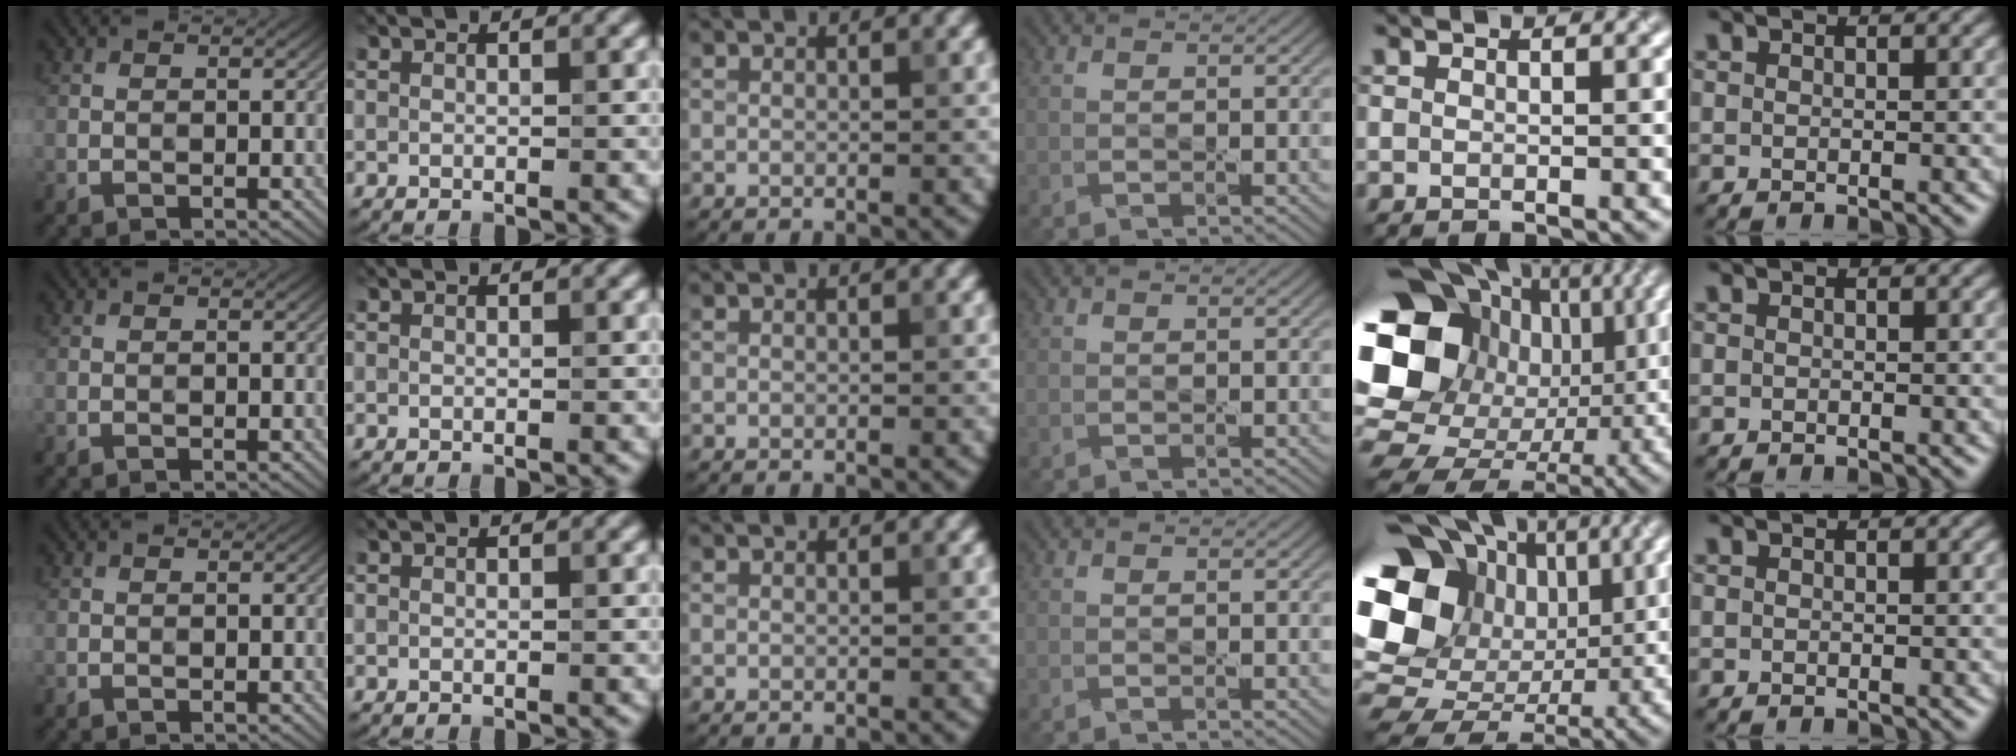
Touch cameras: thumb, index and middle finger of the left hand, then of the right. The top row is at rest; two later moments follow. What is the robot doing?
{"motion": "press", "object": "camera"}